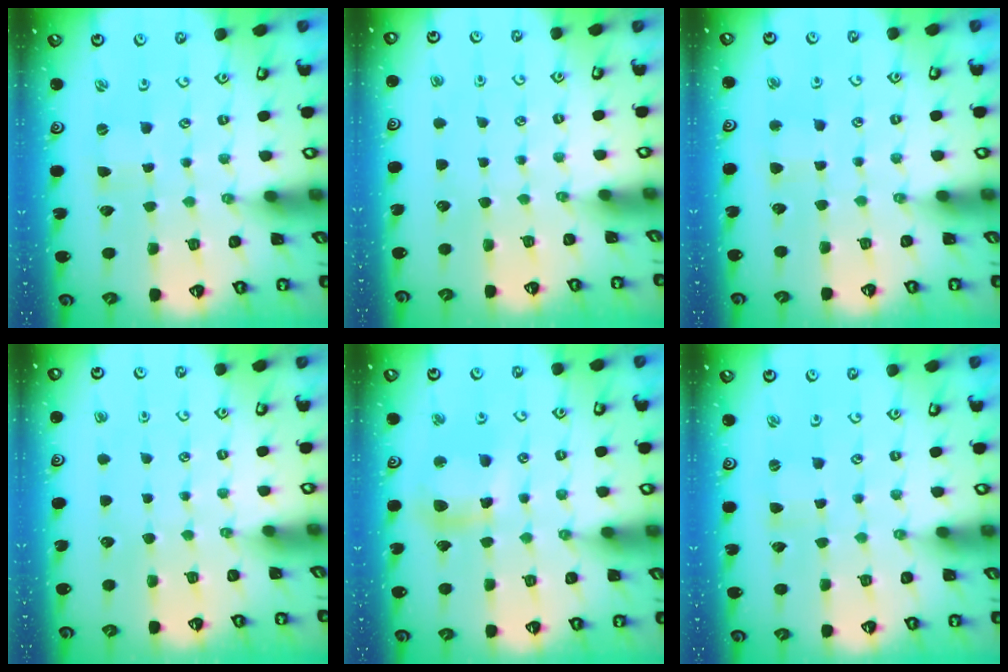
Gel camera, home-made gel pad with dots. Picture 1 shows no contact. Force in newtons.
{"total": 0.0}
{"total": 2.5, "press": 2.5, "slide": 0.3}
{"total": 0.0}
{"total": 10.4, "press": 10.4, "slide": 1.2}
{"total": 1.4, "press": 1.4, "slide": 0.2}